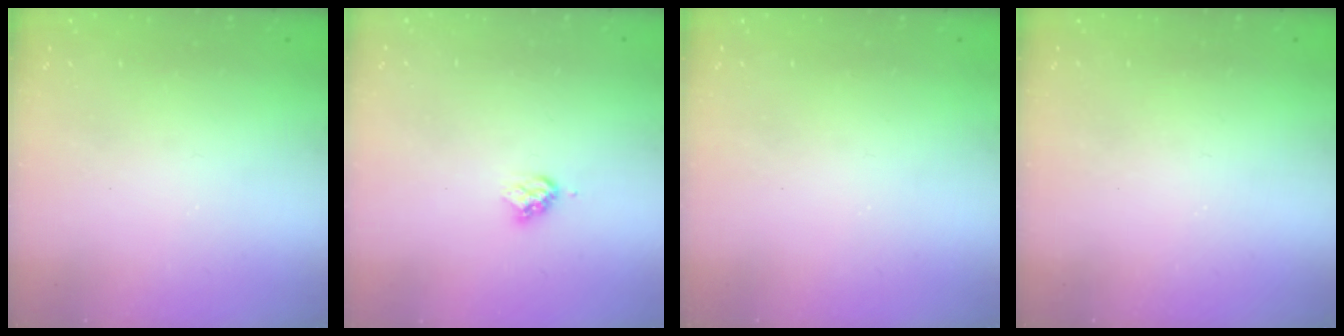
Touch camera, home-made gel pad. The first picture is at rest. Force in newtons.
{"total": 3.6, "press": 3.6, "slide": 0.4}
{"total": 0.0}
{"total": 0.0}